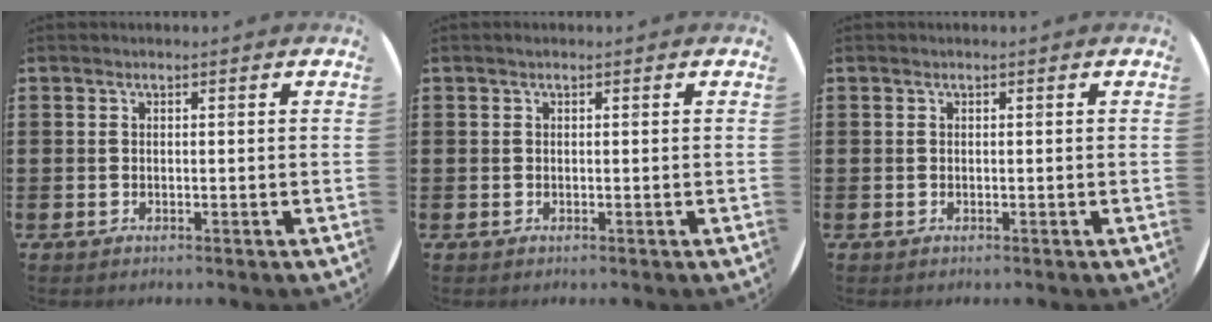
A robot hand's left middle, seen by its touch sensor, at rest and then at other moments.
{"total": 0.0}
{"total": 0.0}